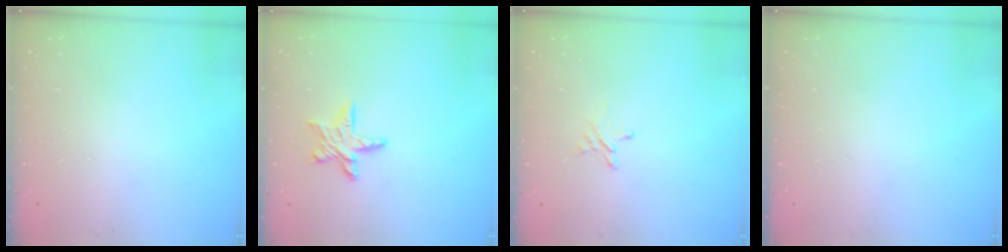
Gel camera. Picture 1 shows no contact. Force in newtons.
{"total": 9.7, "press": 9.6, "slide": 0.9}
{"total": 2.7, "press": 2.7, "slide": 0.2}
{"total": 0.0}